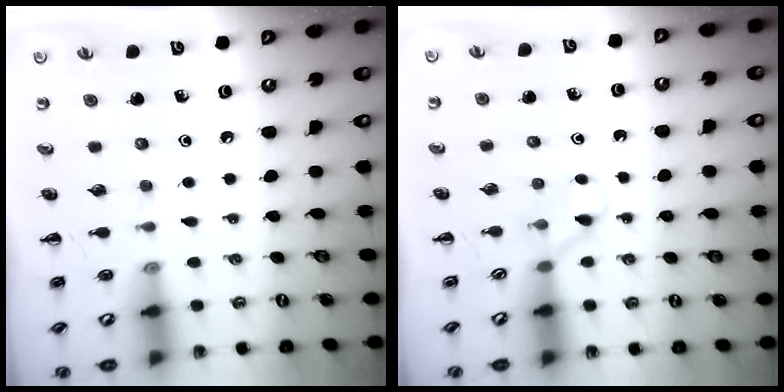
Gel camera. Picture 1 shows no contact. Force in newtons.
{"total": 2.1, "press": 2.0, "slide": 0.8}